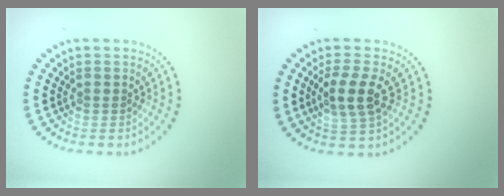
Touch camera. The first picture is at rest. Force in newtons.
{"total": 3.3, "press": 3.2, "slide": 1.1}